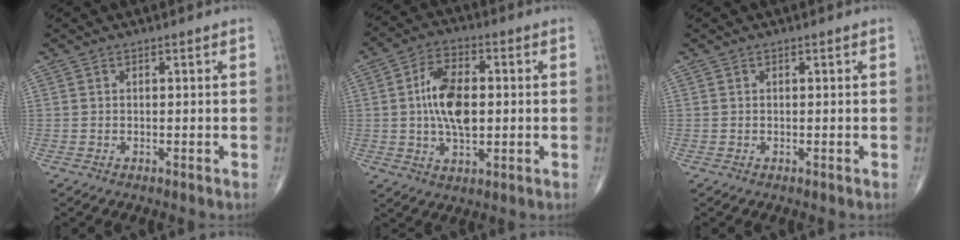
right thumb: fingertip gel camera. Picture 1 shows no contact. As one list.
[{"total": 11.4, "force": [0.4, 6.1, 9.6], "torque": [-0.169, 0.006, 0.006]}, {"total": 0.0}]